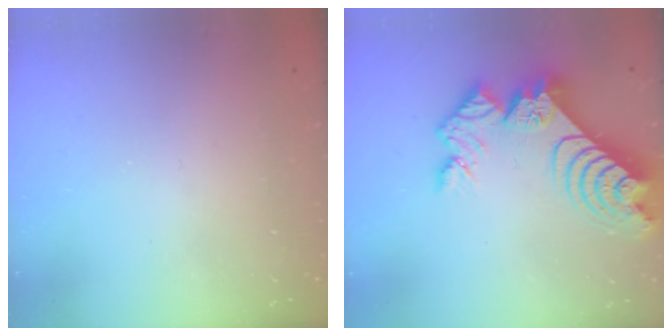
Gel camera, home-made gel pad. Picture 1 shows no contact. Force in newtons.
{"total": 15.0, "press": 15.0, "slide": 1.4}